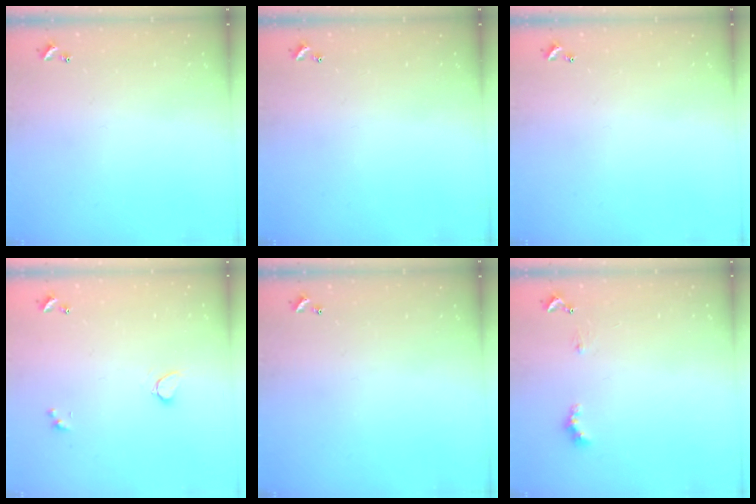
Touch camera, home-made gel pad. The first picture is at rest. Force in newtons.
{"total": 0.0}
{"total": 0.0}
{"total": 0.9, "press": 0.6, "slide": 0.6}
{"total": 0.0}
{"total": 1.7, "press": 1.6, "slide": 0.5}